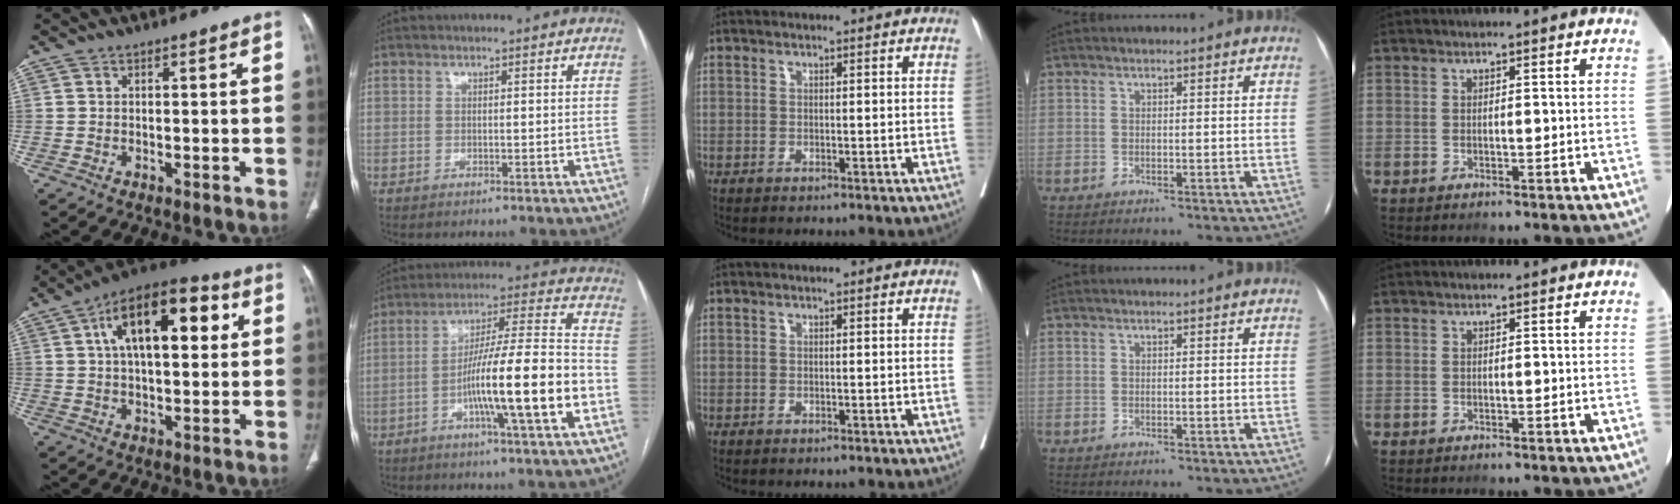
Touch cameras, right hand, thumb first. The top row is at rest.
{"thumb": {"total": 18.1, "force": [5.1, 8.6, 15.0], "torque": [-0.212, 0.020, 0.072]}, "index": {"total": 17.6, "force": [-5.3, 0.5, 16.7], "torque": [-0.273, 0.005, -0.087]}}